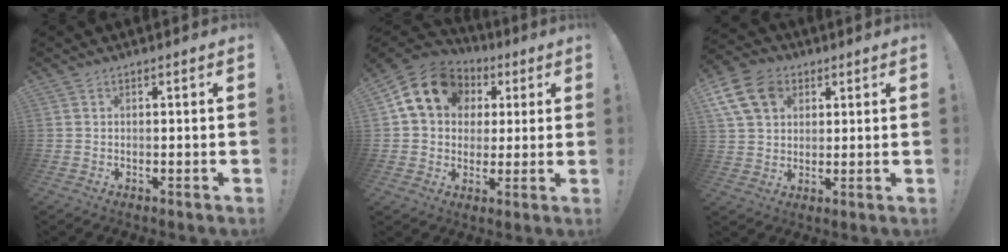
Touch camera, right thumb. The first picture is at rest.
{"total": 15.2, "force": [5.5, 12.1, 7.4], "torque": [-0.108, -0.014, 0.111]}
{"total": 13.6, "force": [5.4, 10.3, 7.0], "torque": [-0.121, -0.017, 0.111]}